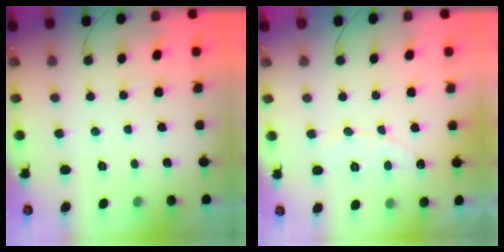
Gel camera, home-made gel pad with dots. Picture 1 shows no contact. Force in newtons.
{"total": 5.2, "press": 5.2, "slide": 0.2}